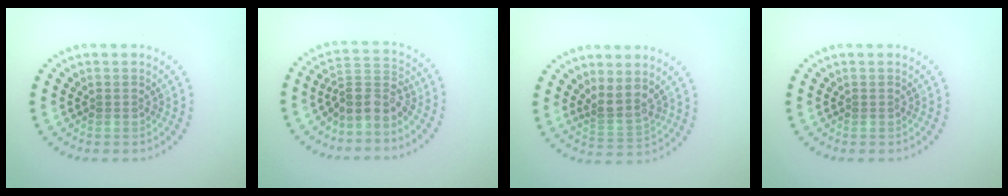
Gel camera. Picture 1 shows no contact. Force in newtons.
{"total": 3.3, "press": 2.6, "slide": 2.1}
{"total": 2.5, "press": 1.9, "slide": 1.7}
{"total": 0.0}